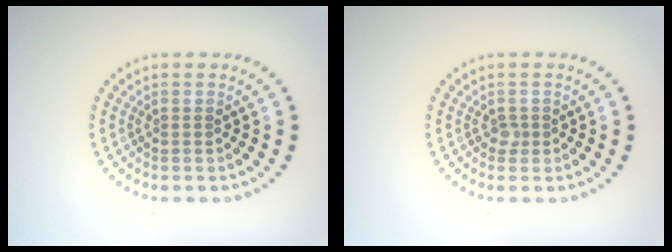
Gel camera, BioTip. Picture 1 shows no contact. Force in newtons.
{"total": 0.8, "press": 0.6, "slide": 0.5}